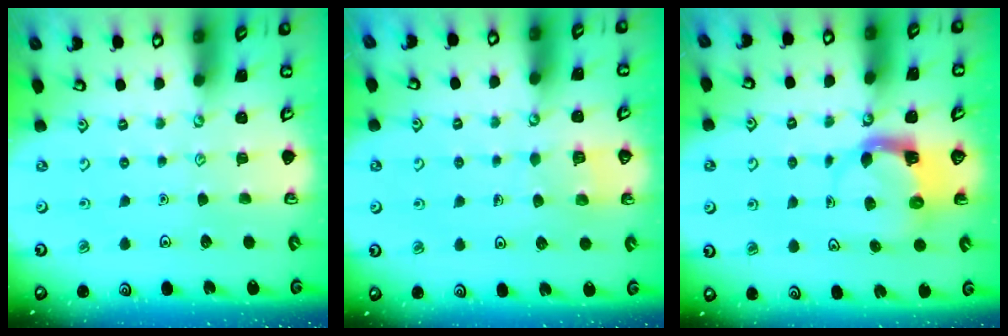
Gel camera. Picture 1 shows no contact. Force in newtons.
{"total": 4.7, "press": 4.7, "slide": 0.4}
{"total": 3.9, "press": 3.8, "slide": 0.6}